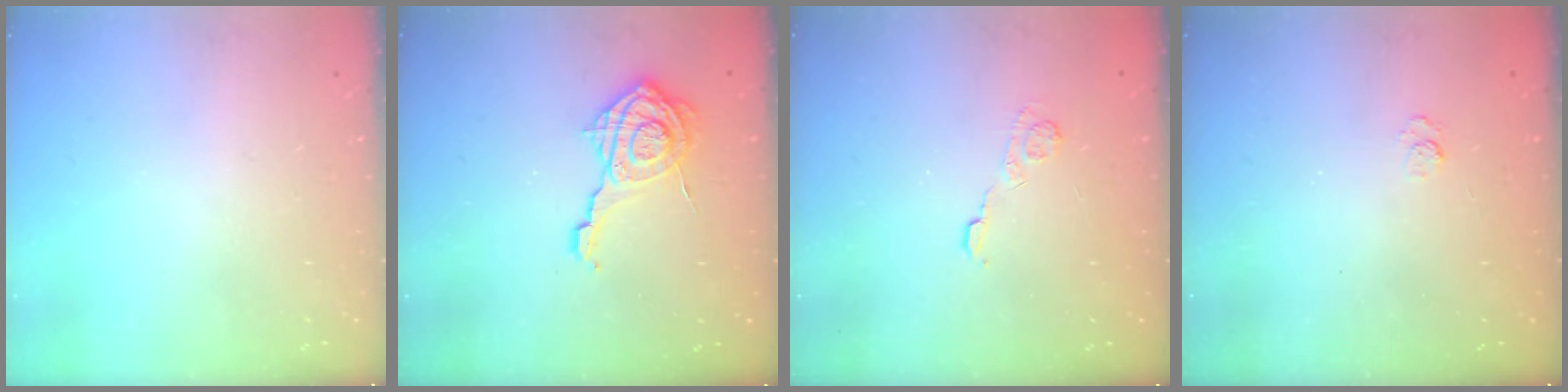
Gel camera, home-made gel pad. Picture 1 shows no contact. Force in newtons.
{"total": 12.0, "press": 11.9, "slide": 0.7}
{"total": 5.4, "press": 5.2, "slide": 1.6}
{"total": 2.1, "press": 1.6, "slide": 1.3}